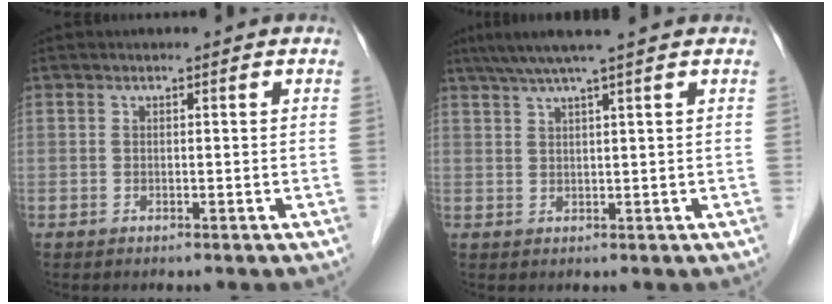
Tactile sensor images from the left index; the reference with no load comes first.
{"total": 6.2, "force": [4.8, -1.2, 3.6], "torque": [-0.060, 0.024, 0.082]}